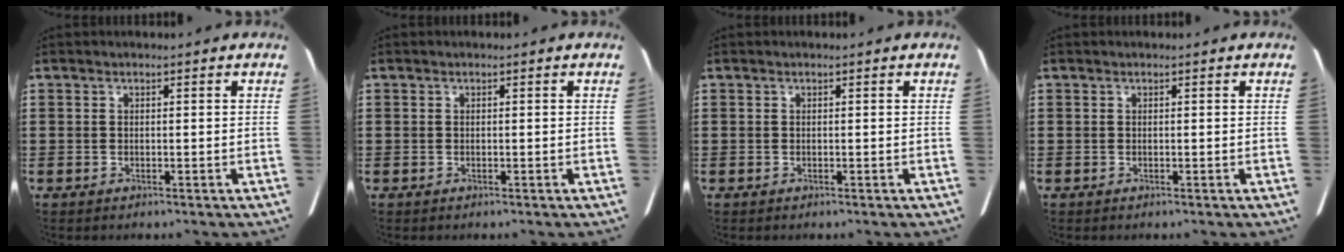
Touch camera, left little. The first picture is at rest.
{"total": 0.0}
{"total": 0.0}
{"total": 0.0}